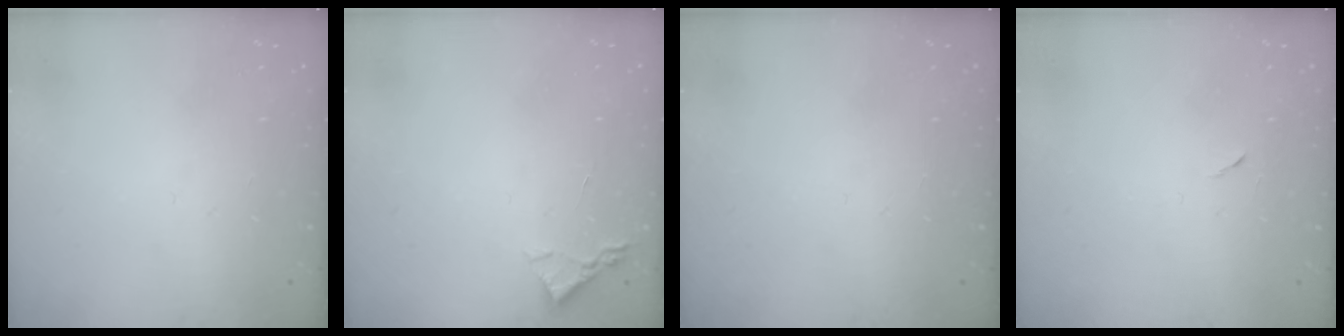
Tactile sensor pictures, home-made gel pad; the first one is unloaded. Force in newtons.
{"total": 2.2, "press": 2.2, "slide": 0.3}
{"total": 0.0}
{"total": 5.2, "press": 4.8, "slide": 2.1}